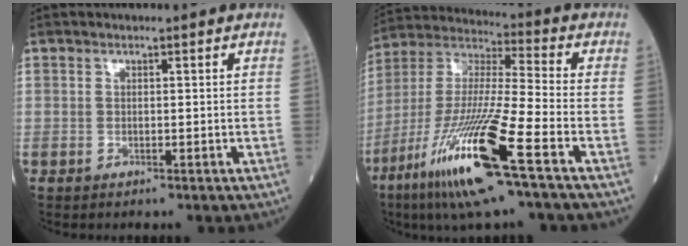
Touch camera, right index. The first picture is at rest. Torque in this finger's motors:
{"motor_torque": [1.40, -0.73, 1.05, 0.21]}